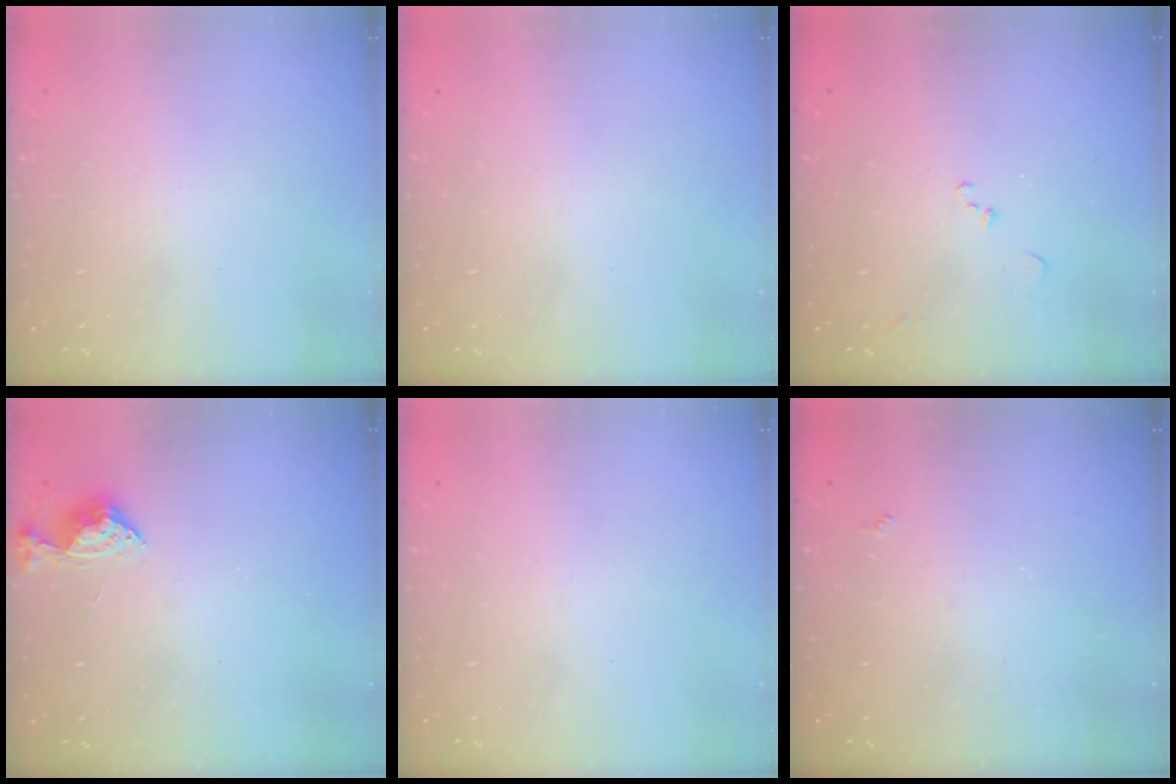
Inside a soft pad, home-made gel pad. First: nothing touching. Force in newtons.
{"total": 0.0}
{"total": 8.6, "press": 8.6, "slide": 0.9}
{"total": 5.3, "press": 5.3, "slide": 0.7}
{"total": 0.0}
{"total": 2.0, "press": 1.9, "slide": 0.5}